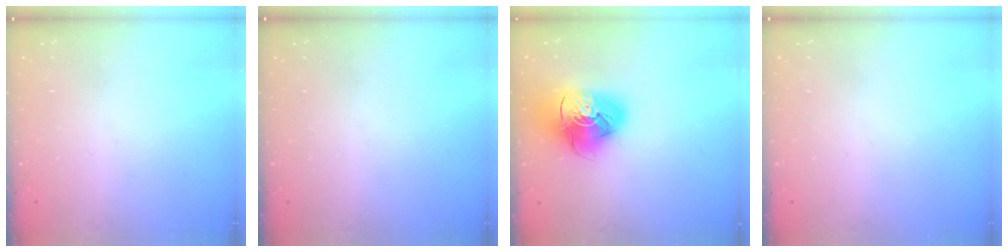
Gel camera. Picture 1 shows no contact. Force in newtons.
{"total": 0.0}
{"total": 14.9, "press": 14.8, "slide": 1.9}
{"total": 0.0}